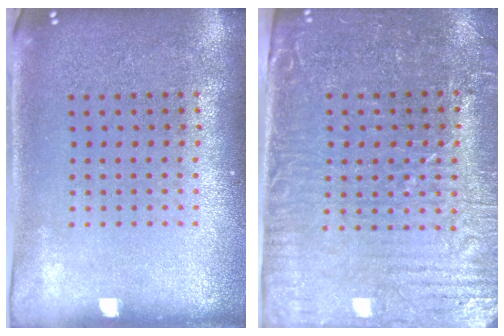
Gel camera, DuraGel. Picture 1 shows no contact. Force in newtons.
{"total": 3.5, "press": 3.3, "slide": 1.3}